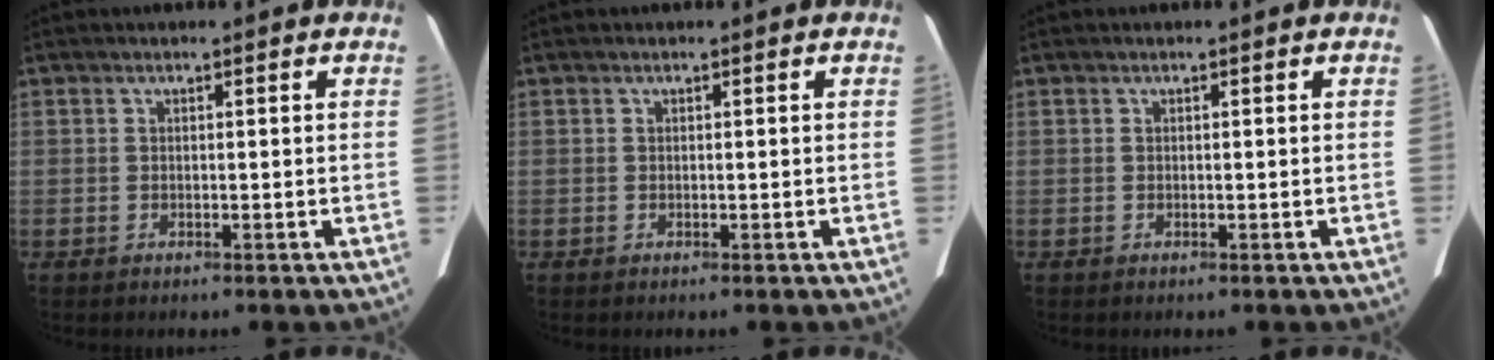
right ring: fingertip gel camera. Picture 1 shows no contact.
{"total": 0.0}
{"total": 0.0}